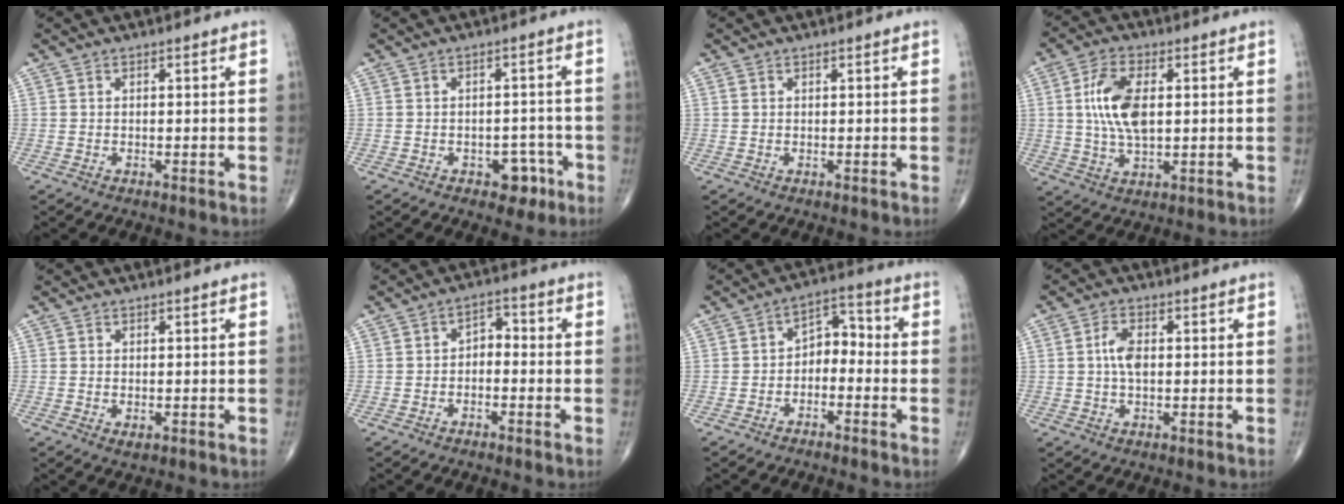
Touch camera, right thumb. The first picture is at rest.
{"total": 4.7, "force": [-2.4, 3.1, 2.6], "torque": [-0.009, 0.022, -0.028]}
{"total": 0.6, "force": [0.2, 0.4, 0.3], "torque": [-0.004, 0.002, 0.005]}
{"total": 10.4, "force": [1.5, 5.2, 8.8], "torque": [-0.176, -0.001, 0.029]}
{"total": 1.2, "force": [-0.2, 0.7, 0.9], "torque": [-0.014, -0.004, -0.001]}
{"total": 3.5, "force": [-1.1, 2.4, 2.3], "torque": [-0.019, 0.027, -0.029]}
{"total": 6.1, "force": [-2.1, 4.1, 3.9], "torque": [-0.037, 0.045, -0.048]}
{"total": 4.3, "force": [0.3, 2.3, 3.6], "torque": [-0.075, 0.005, 0.001]}